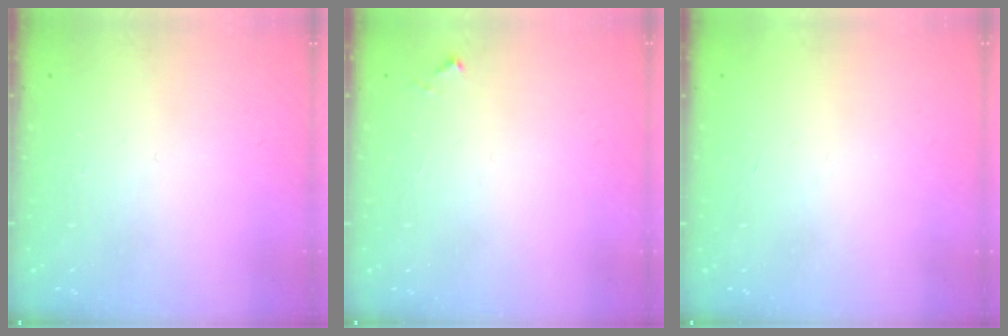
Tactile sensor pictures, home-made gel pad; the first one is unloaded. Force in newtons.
{"total": 4.2, "press": 4.2, "slide": 0.1}
{"total": 1.6, "press": 1.6, "slide": 0.1}